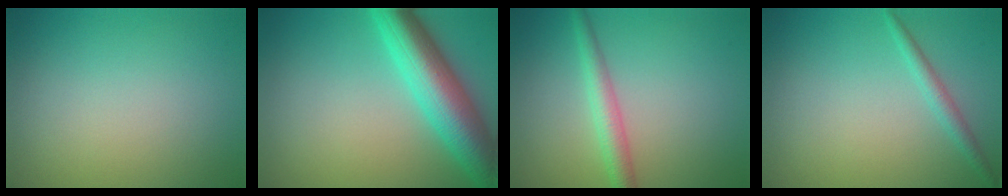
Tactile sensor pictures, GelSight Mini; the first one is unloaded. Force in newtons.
{"total": 7.7, "press": 7.7, "slide": 0.2}
{"total": 2.6, "press": 2.6, "slide": 0.1}
{"total": 1.4, "press": 1.4, "slide": 0.1}